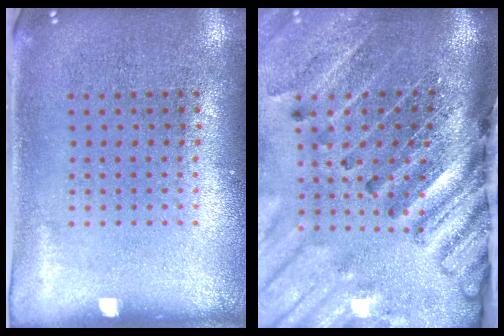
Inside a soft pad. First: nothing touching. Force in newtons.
{"total": 4.7, "press": 3.3, "slide": 3.3}